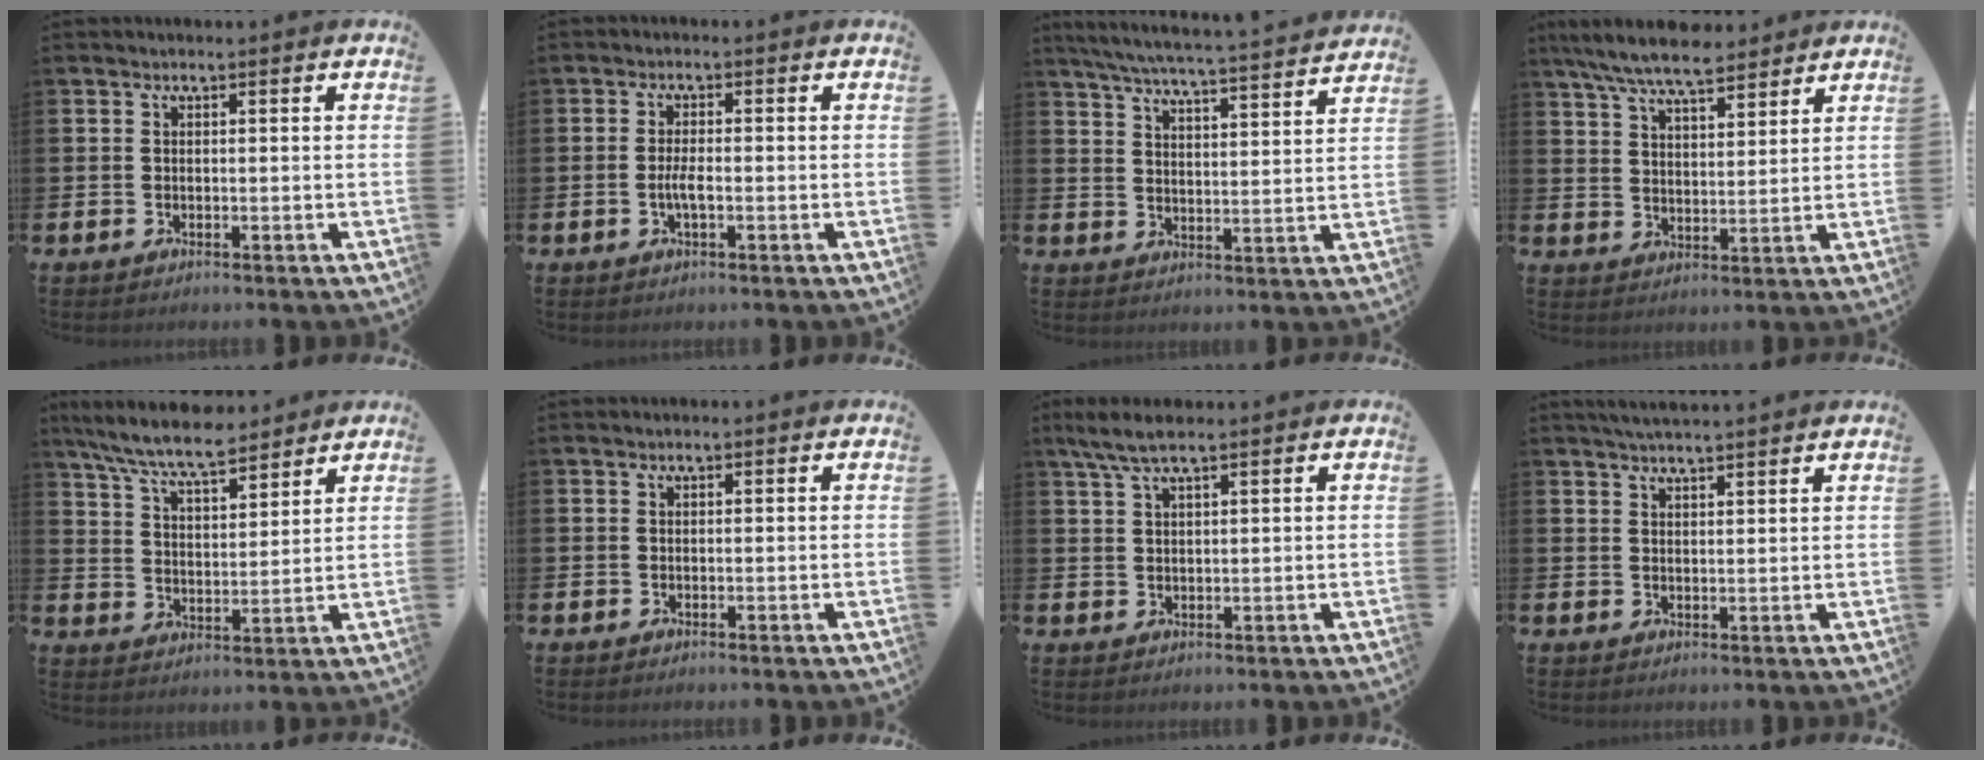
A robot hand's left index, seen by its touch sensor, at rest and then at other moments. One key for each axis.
{"total": 2.3, "fx": -0.6, "fy": 0.7, "fz": 2.2, "tx": -0.032, "ty": -0.001, "tz": -0.014}
{"total": 6.2, "fx": 6.0, "fy": -0.1, "fz": 1.8, "tx": -0.057, "ty": -0.044, "tz": 0.103}
{"total": 8.3, "fx": 7.6, "fy": 1.6, "fz": 2.9, "tx": -0.078, "ty": -0.026, "tz": 0.140}
{"total": 8.2, "fx": 7.5, "fy": 1.2, "fz": 3.0, "tx": -0.089, "ty": -0.031, "tz": 0.136}
{"total": 0.0}
{"total": 4.5, "fx": 3.4, "fy": 0.9, "fz": 2.9, "tx": -0.069, "ty": 0.000, "tz": 0.062}
{"total": 3.3, "fx": 3.2, "fy": -0.3, "fz": 0.5, "tx": -0.012, "ty": -0.011, "tz": 0.058}